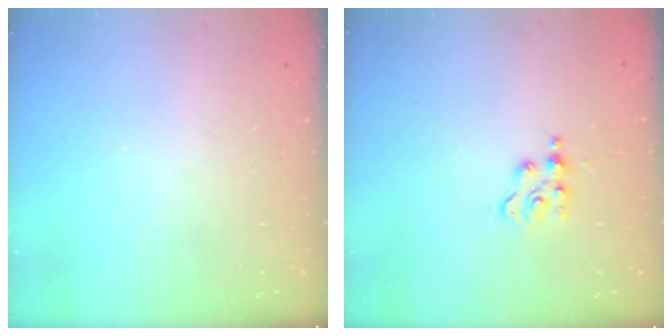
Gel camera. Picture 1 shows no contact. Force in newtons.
{"total": 3.5, "press": 3.5, "slide": 0.4}